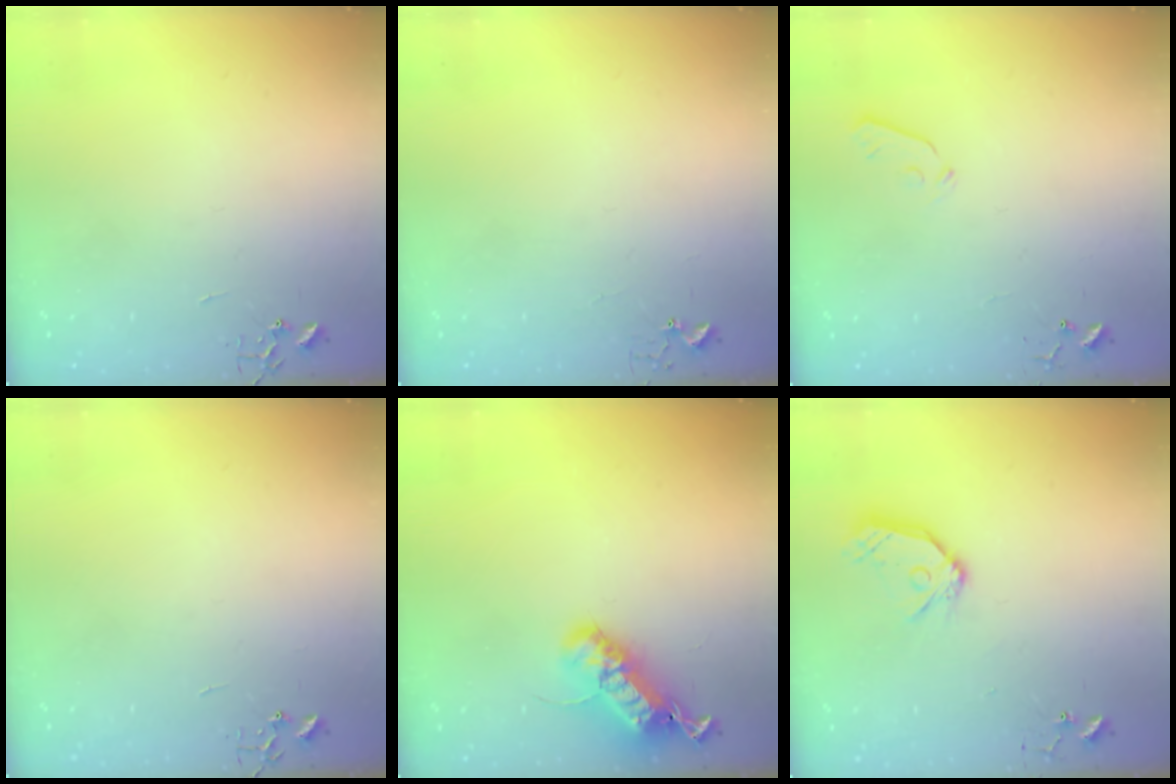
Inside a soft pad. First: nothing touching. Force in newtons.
{"total": 2.7, "press": 2.7, "slide": 0.2}
{"total": 3.6, "press": 3.6, "slide": 0.6}
{"total": 0.0}
{"total": 21.0, "press": 21.0, "slide": 0.4}
{"total": 12.1, "press": 12.0, "slide": 1.3}